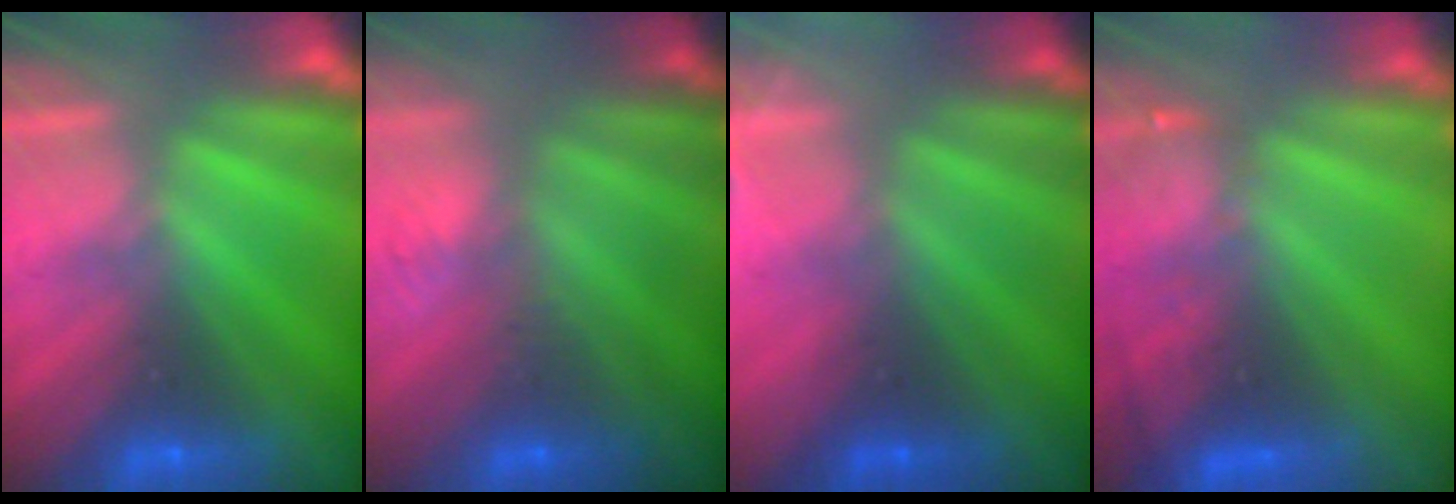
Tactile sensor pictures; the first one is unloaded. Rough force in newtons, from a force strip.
{"total": 2.8}
{"total": 3.1}
{"total": 2.9}